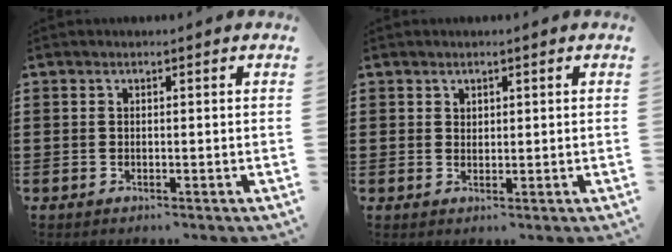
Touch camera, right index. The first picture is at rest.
{"total": 1.2, "force": [0.9, 0.7, 0.2], "torque": [-0.004, 0.002, 0.018]}